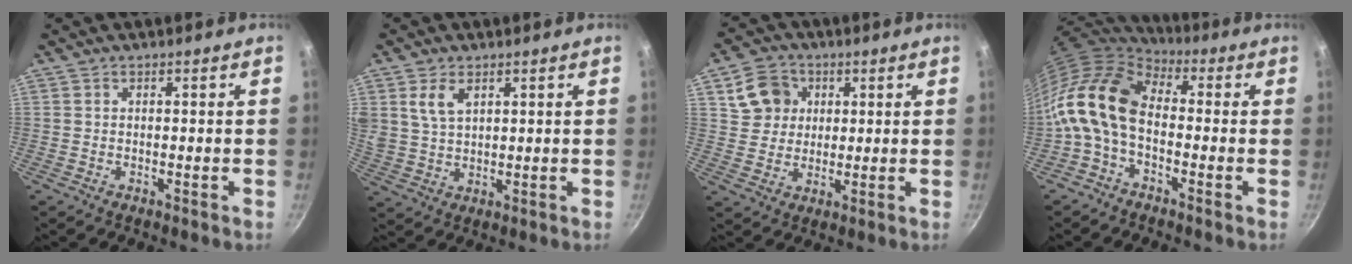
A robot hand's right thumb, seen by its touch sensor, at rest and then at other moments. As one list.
[{"total": 5.6, "force": [2.6, 3.2, 3.7], "torque": [-0.064, -0.010, 0.056]}, {"total": 8.4, "force": [3.0, 7.2, 3.1], "torque": [-0.030, 0.005, 0.052]}, {"total": 13.7, "force": [-1.8, 8.4, 10.7], "torque": [-0.197, 0.029, -0.056]}]